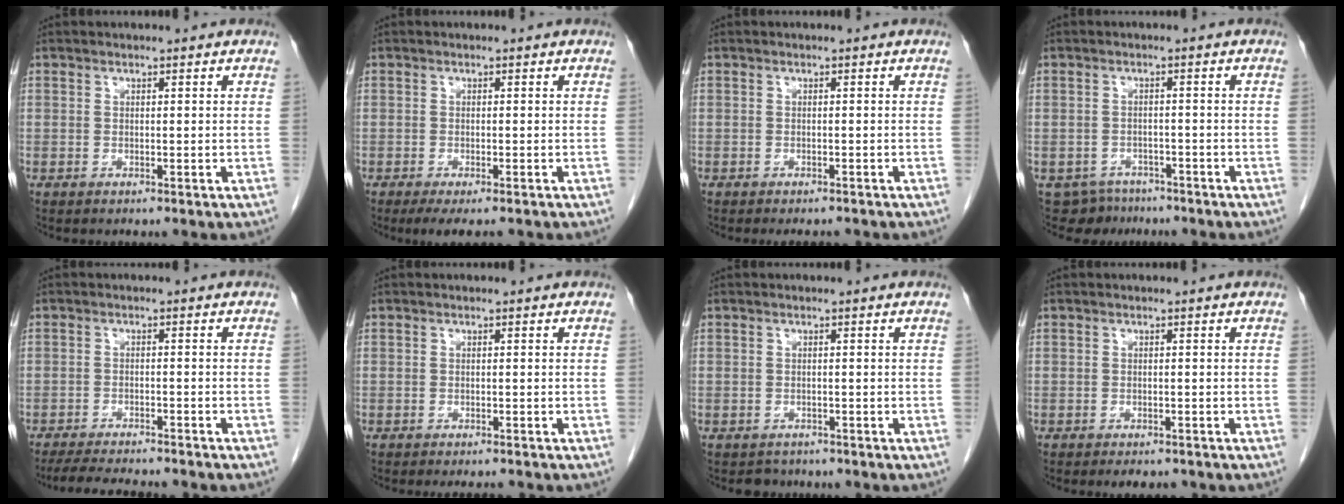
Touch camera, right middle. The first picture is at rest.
{"total": 5.1, "force": [-4.0, 1.0, 3.0], "torque": [-0.039, -0.012, -0.058]}
{"total": 2.7, "force": [-2.5, 0.6, 0.9], "torque": [-0.012, -0.007, -0.030]}
{"total": 4.9, "force": [-4.1, 2.8, -0.4], "torque": [0.011, 0.008, -0.058]}
{"total": 10.8, "force": [-9.6, 1.4, 4.8], "torque": [-0.071, -0.015, -0.135]}
{"total": 3.0, "force": [-2.8, 0.5, 1.0], "torque": [-0.012, -0.007, -0.035]}
{"total": 1.9, "force": [-1.6, 0.9, -0.3], "torque": [-0.005, -0.002, -0.025]}
{"total": 2.8, "force": [-2.4, 0.7, 1.3], "torque": [-0.018, -0.006, -0.030]}